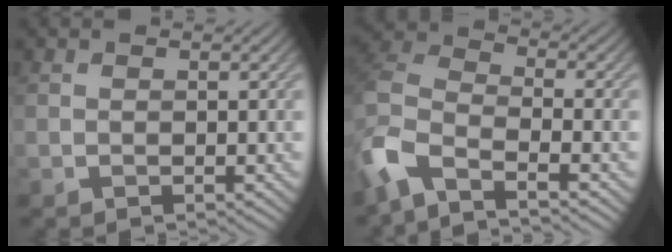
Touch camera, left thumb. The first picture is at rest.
{"total": 8.3, "force": [-5.7, 3.1, 5.1], "torque": [-0.119, -0.011, -0.128]}